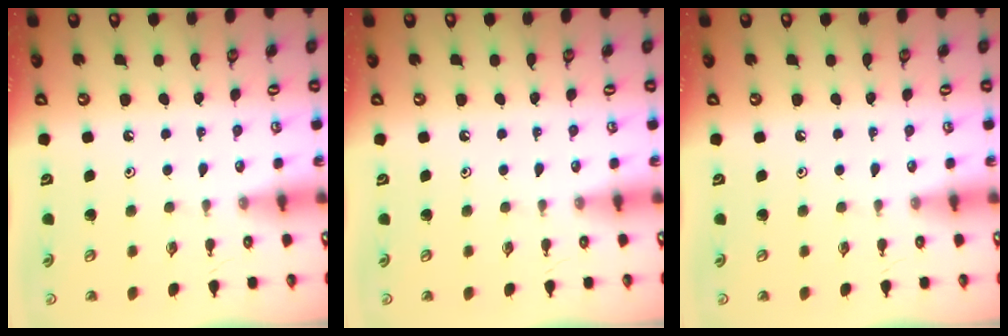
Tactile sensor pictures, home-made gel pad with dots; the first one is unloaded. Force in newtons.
{"total": 0.0}
{"total": 0.0}